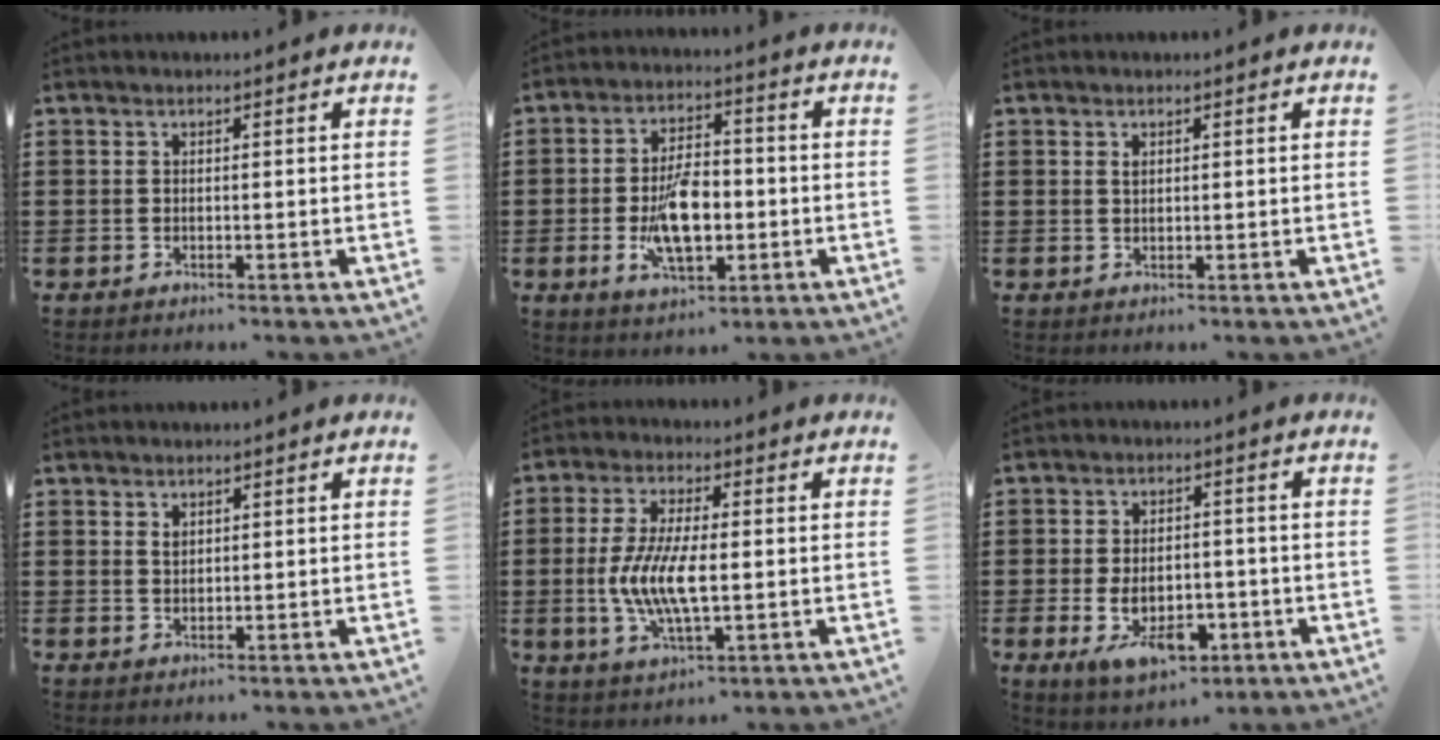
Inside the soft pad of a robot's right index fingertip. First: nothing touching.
{"total": 9.7, "force": [-1.8, 4.8, 8.3], "torque": [-0.150, -0.003, -0.036]}
{"total": 0.8, "force": [0.4, 0.5, 0.6], "torque": [-0.013, 0.002, 0.007]}
{"total": 1.1, "force": [0.6, 0.7, 0.6], "torque": [-0.014, 0.003, 0.011]}
{"total": 9.0, "force": [-1.0, 3.4, 8.2], "torque": [-0.185, -0.008, -0.025]}
{"total": 7.4, "force": [-2.7, 4.3, 5.3], "torque": [-0.084, -0.007, -0.052]}